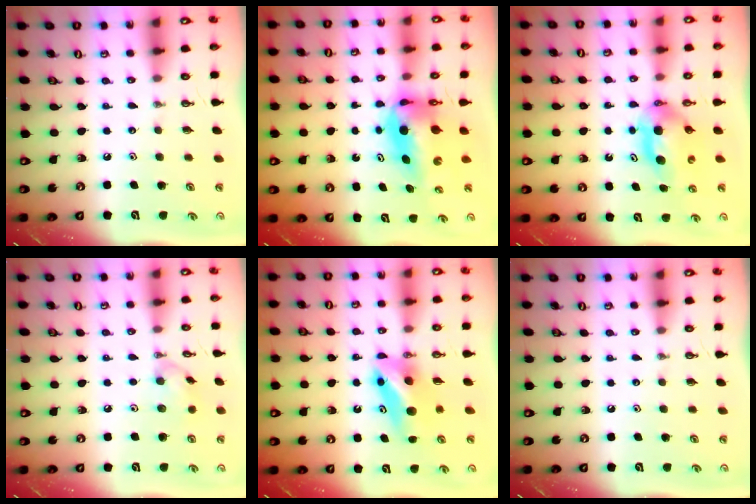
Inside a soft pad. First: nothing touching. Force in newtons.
{"total": 8.3, "press": 7.0, "slide": 4.4}
{"total": 5.1, "press": 5.1, "slide": 0.7}
{"total": 7.8, "press": 7.8, "slide": 0.8}
{"total": 7.2, "press": 6.8, "slide": 2.2}
{"total": 0.0}